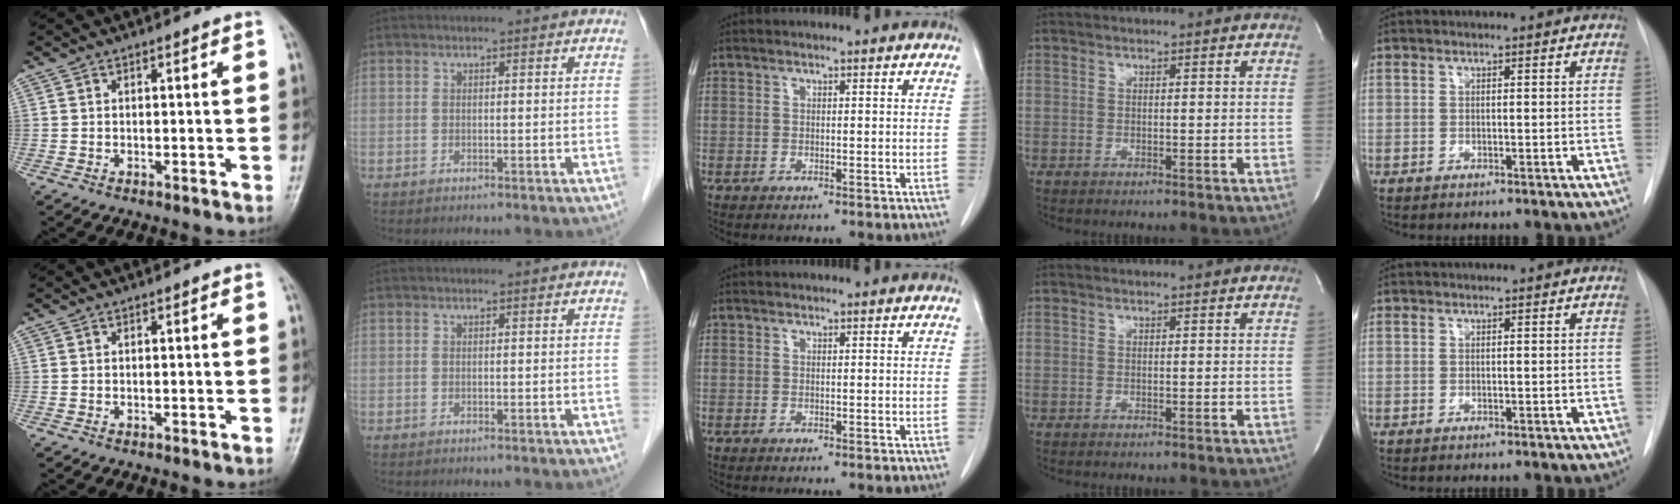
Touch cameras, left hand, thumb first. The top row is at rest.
{}